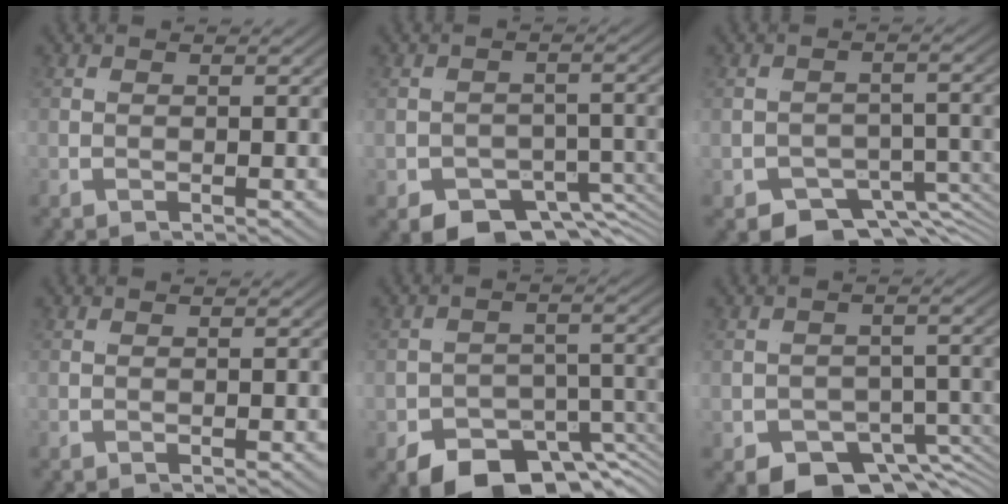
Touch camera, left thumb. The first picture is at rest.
{"total": 5.8, "force": [-2.3, 4.2, 3.3], "torque": [-0.056, -0.028, -0.032]}
{"total": 5.9, "force": [-2.7, 4.2, 3.2], "torque": [-0.052, -0.034, -0.035]}
{"total": 0.0}
{"total": 7.7, "force": [-4.9, 4.4, 4.0], "torque": [-0.070, -0.028, -0.069]}
{"total": 6.4, "force": [-2.8, 4.3, 3.8], "torque": [-0.061, -0.030, -0.041]}